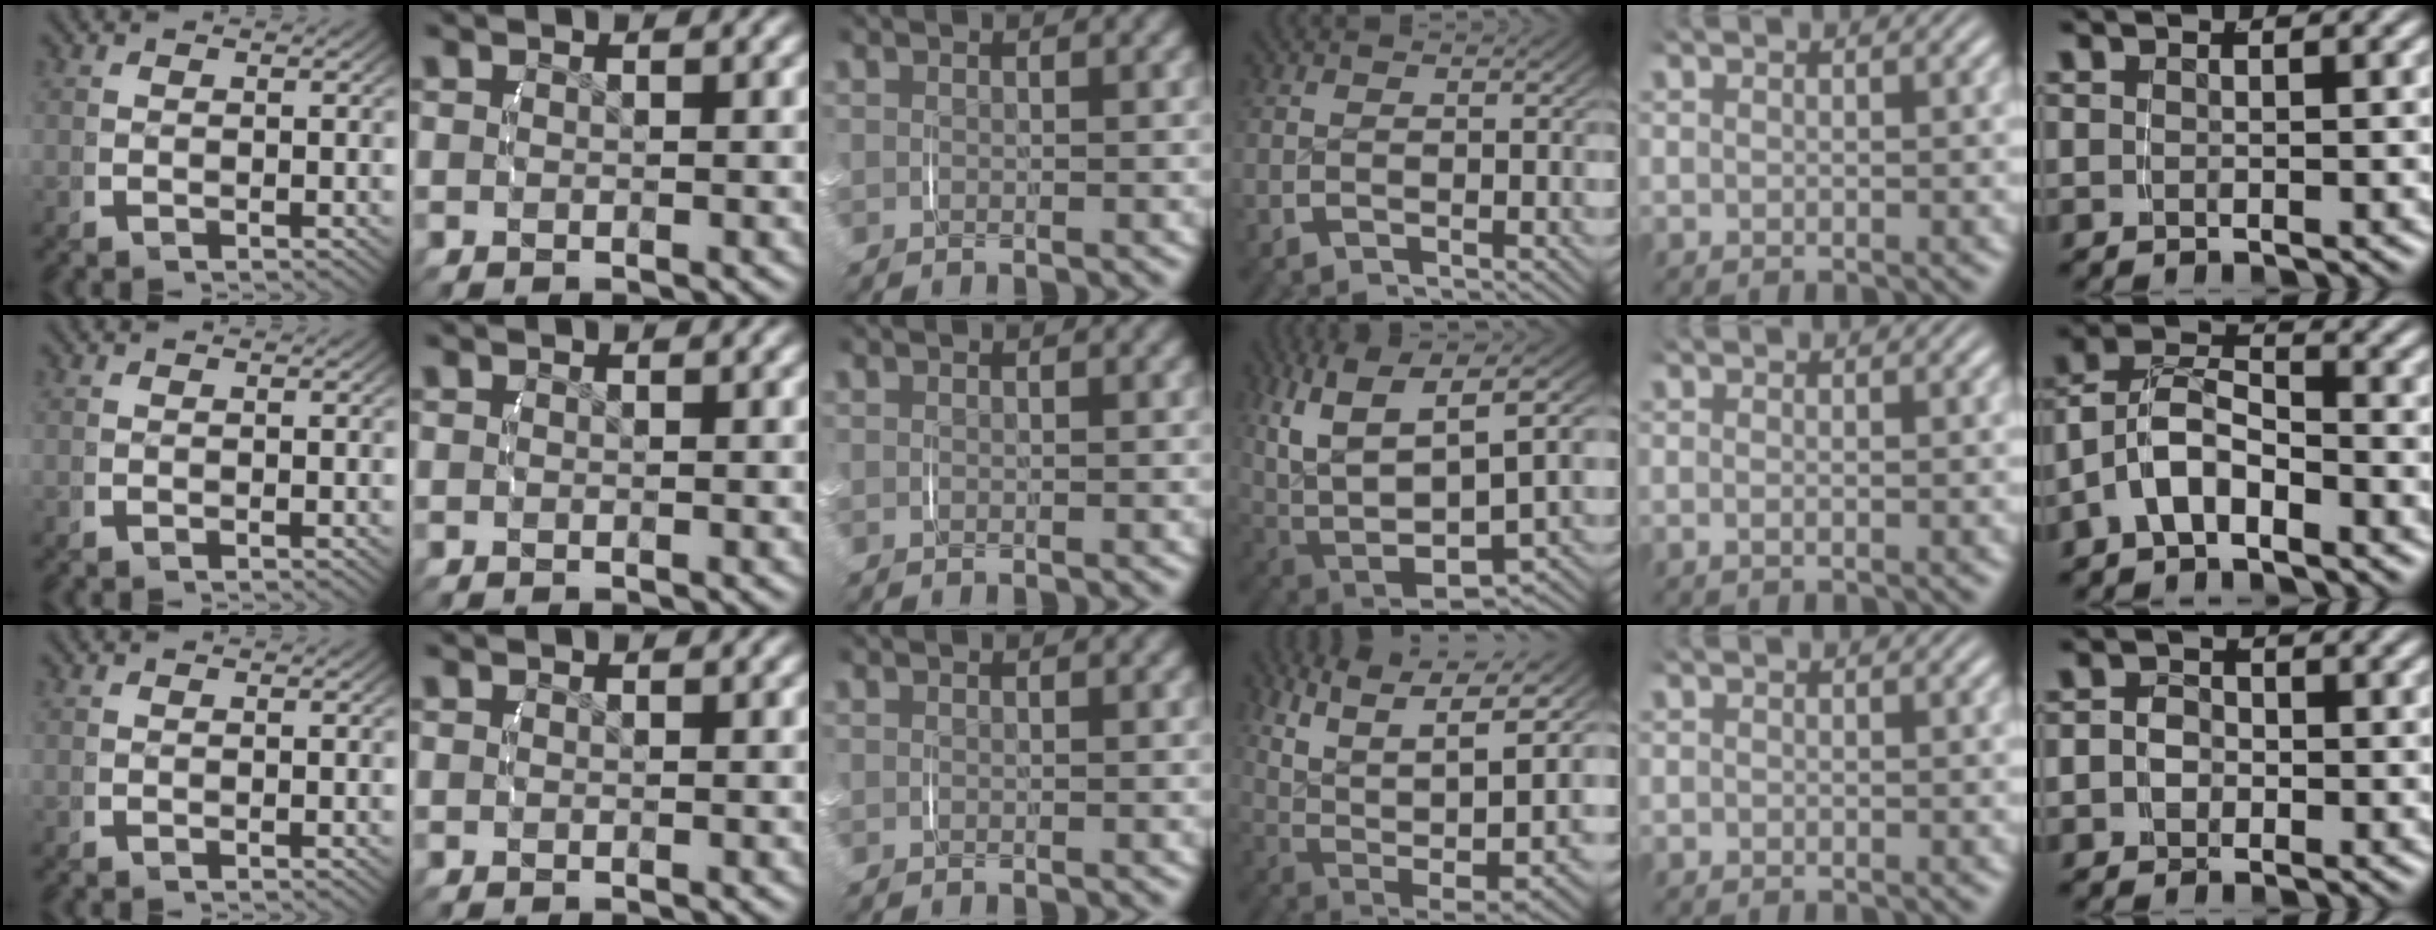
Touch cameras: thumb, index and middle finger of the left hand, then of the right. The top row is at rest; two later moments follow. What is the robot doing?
{"motion": "lift_and_place", "object": "backpack"}